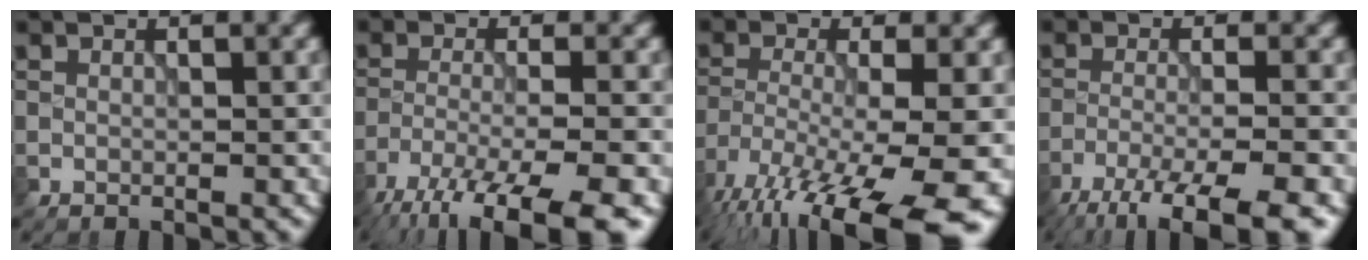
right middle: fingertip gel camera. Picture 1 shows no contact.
{"total": 11.0, "force": [-8.3, 2.4, 6.9], "torque": [-0.120, -0.033, -0.130]}
{"total": 15.7, "force": [-10.2, 3.9, 11.2], "torque": [-0.198, -0.037, -0.155]}
{"total": 8.8, "force": [-6.5, 1.7, 5.6], "torque": [-0.092, -0.022, -0.105]}